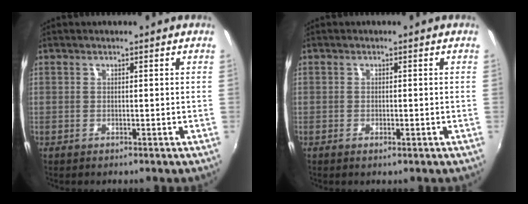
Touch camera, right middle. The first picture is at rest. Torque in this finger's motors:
{"motor_torque": [-0.45, -0.14, 0.03, -0.01]}